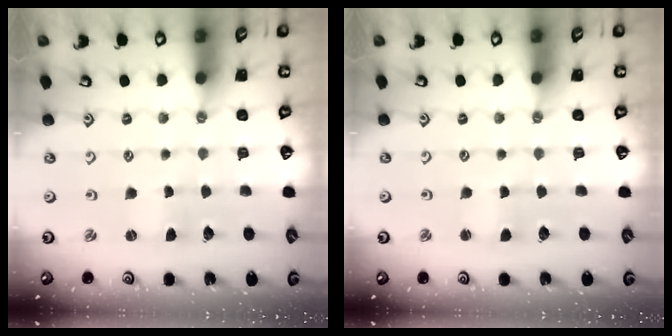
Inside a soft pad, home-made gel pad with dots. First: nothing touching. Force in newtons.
{"total": 1.7, "press": 1.7, "slide": 0.1}